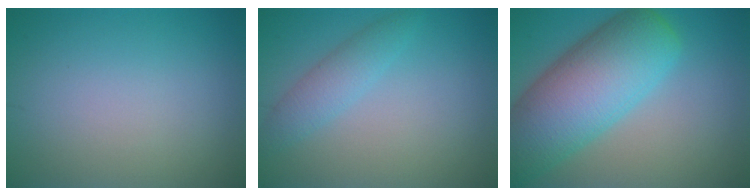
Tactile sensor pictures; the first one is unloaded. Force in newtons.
{"total": 2.5, "press": 2.5, "slide": 0.2}
{"total": 10.9, "press": 10.9, "slide": 0.5}